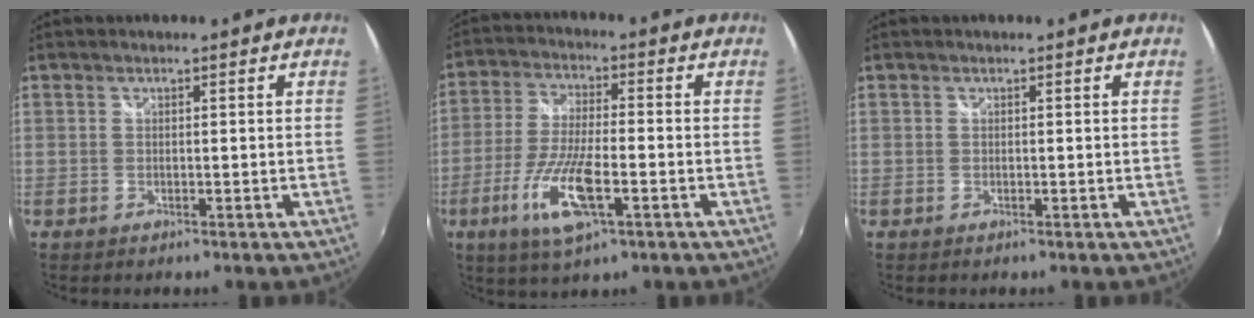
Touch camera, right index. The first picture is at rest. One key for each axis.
{"total": 12.0, "fx": -4.7, "fy": 3.0, "fz": 10.6, "tx": -0.223, "ty": -0.015, "tz": -0.090}
{"total": 0.0}